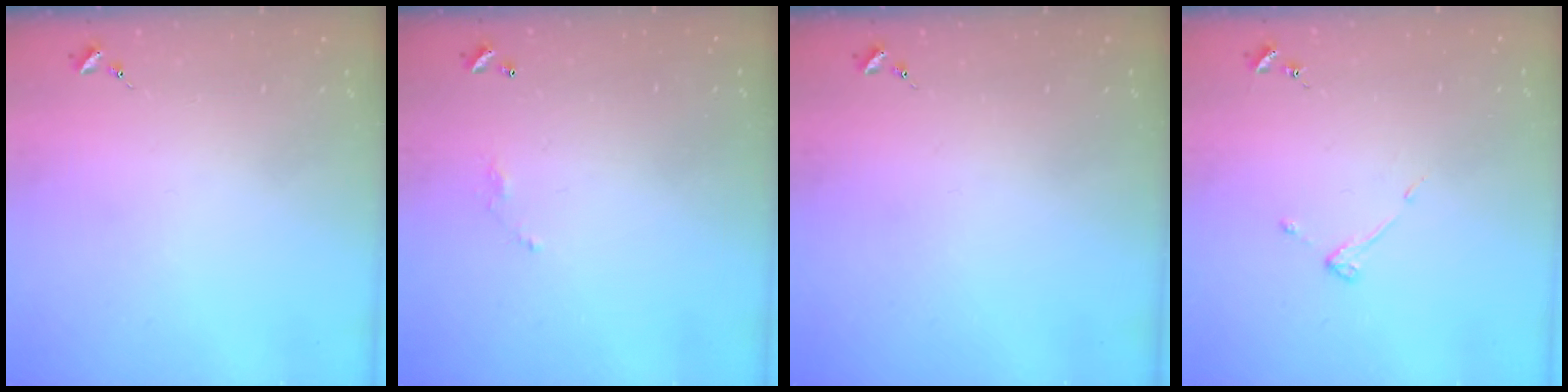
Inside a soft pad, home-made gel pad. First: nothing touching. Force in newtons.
{"total": 3.9, "press": 3.9, "slide": 0.1}
{"total": 0.0}
{"total": 4.3, "press": 4.3, "slide": 0.4}